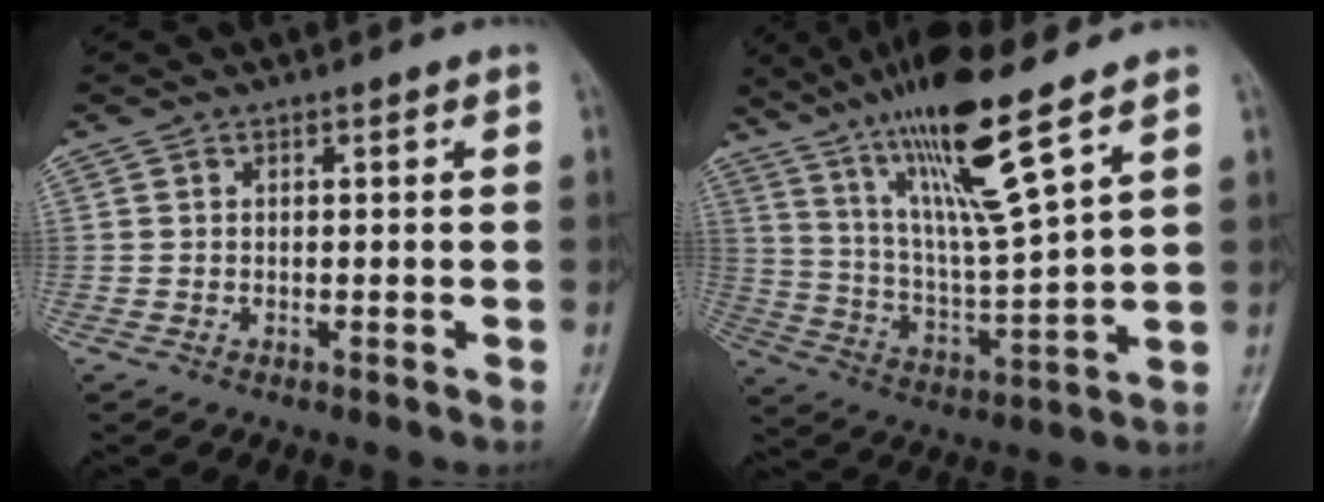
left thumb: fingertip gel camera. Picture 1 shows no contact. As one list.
[{"total": 17.2, "force": [11.1, 1.5, 13.1], "torque": [-0.230, -0.057, 0.209]}]